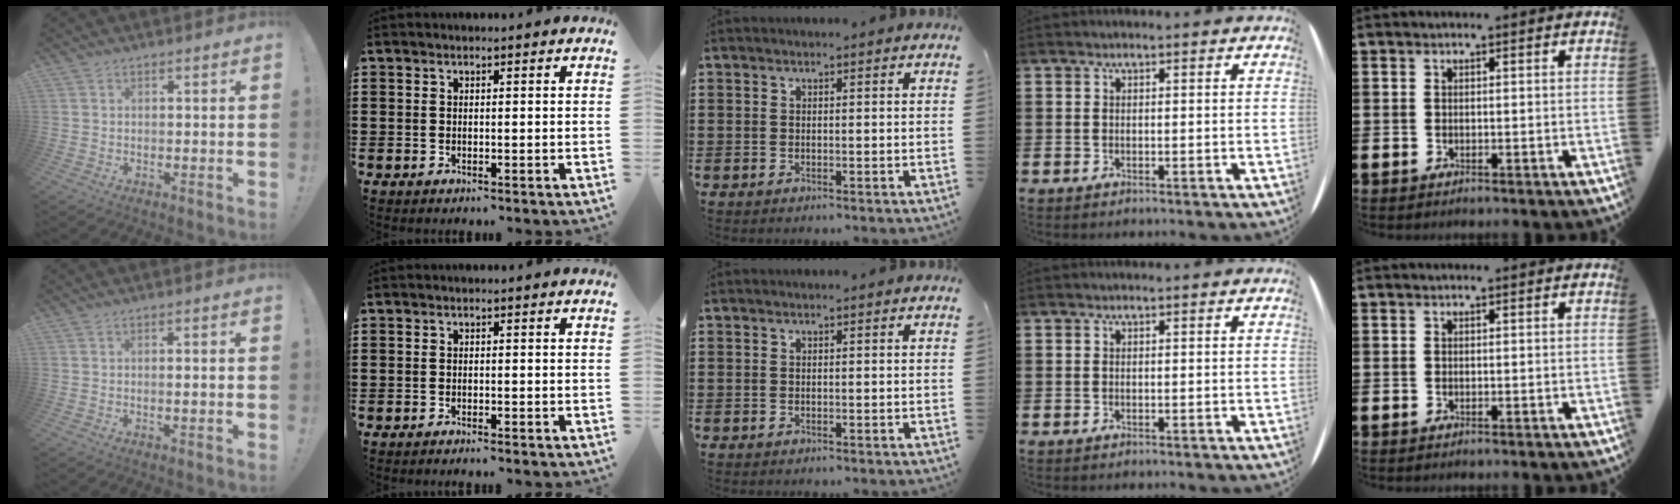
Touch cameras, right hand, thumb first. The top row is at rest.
{"thumb": {"total": 1.5, "force": [-0.2, -0.2, 1.5], "torque": [-0.018, -0.005, -0.006]}, "index": {"total": 1.1, "force": [-1.0, -0.2, 0.0], "torque": [-0.003, -0.003, -0.021]}}